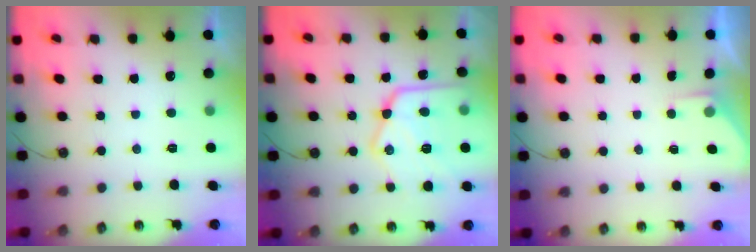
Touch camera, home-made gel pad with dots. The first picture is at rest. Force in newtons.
{"total": 21.1, "press": 21.0, "slide": 1.6}
{"total": 1.4, "press": 1.3, "slide": 0.2}